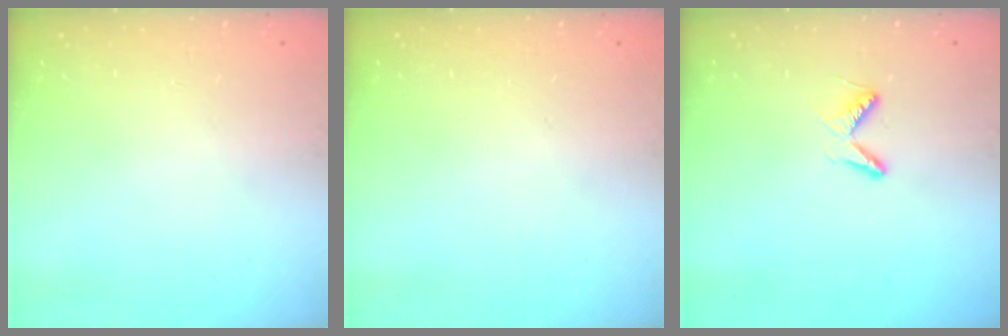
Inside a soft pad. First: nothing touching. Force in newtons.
{"total": 0.0}
{"total": 4.6, "press": 4.6, "slide": 0.7}